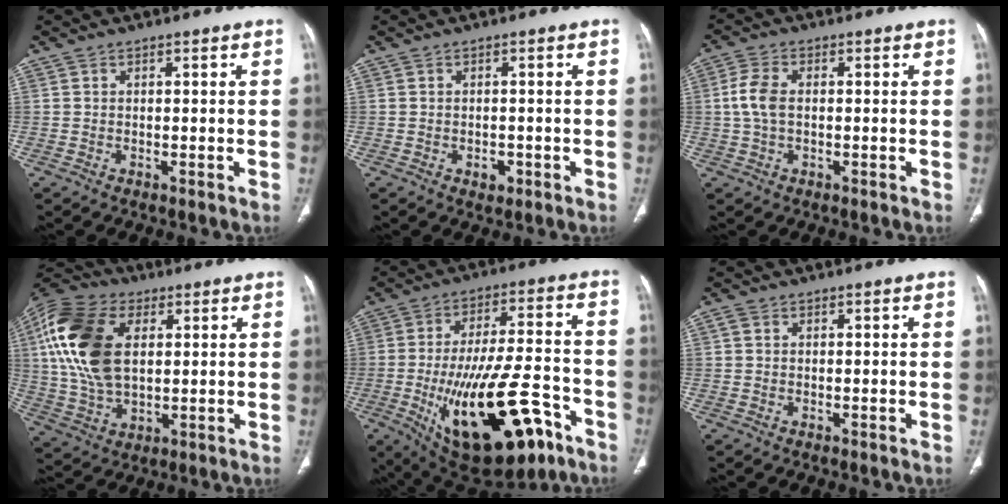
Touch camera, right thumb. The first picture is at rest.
{"total": 1.9, "force": [-0.8, 1.4, 1.0], "torque": [-0.005, 0.003, -0.006]}
{"total": 5.3, "force": [0.2, 3.2, 4.2], "torque": [-0.097, 0.011, 0.000]}
{"total": 19.6, "force": [4.7, 11.9, 14.9], "torque": [-0.302, 0.002, 0.081]}
{"total": 25.6, "force": [-11.2, 10.6, 20.4], "torque": [-0.313, 0.044, -0.157]}
{"total": 1.0, "force": [0.3, 0.8, 0.5], "torque": [-0.009, 0.003, 0.004]}